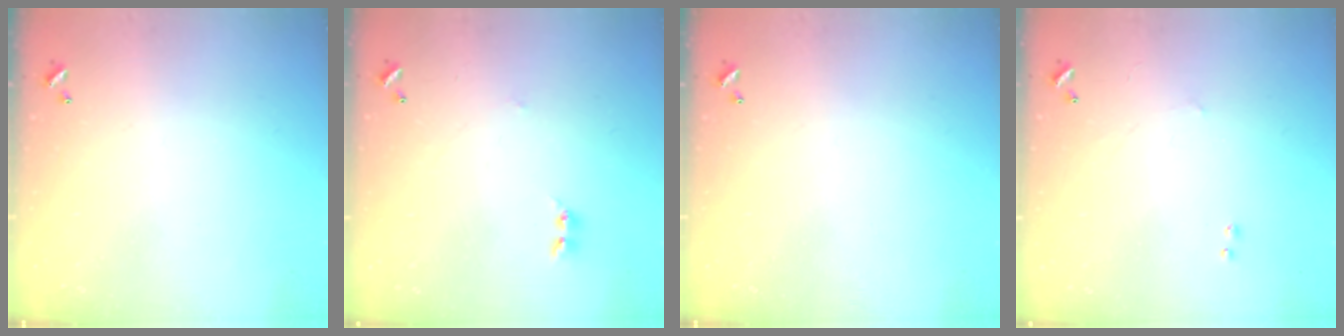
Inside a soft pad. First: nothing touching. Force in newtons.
{"total": 2.5, "press": 2.4, "slide": 0.4}
{"total": 0.0}
{"total": 2.5, "press": 2.4, "slide": 0.4}